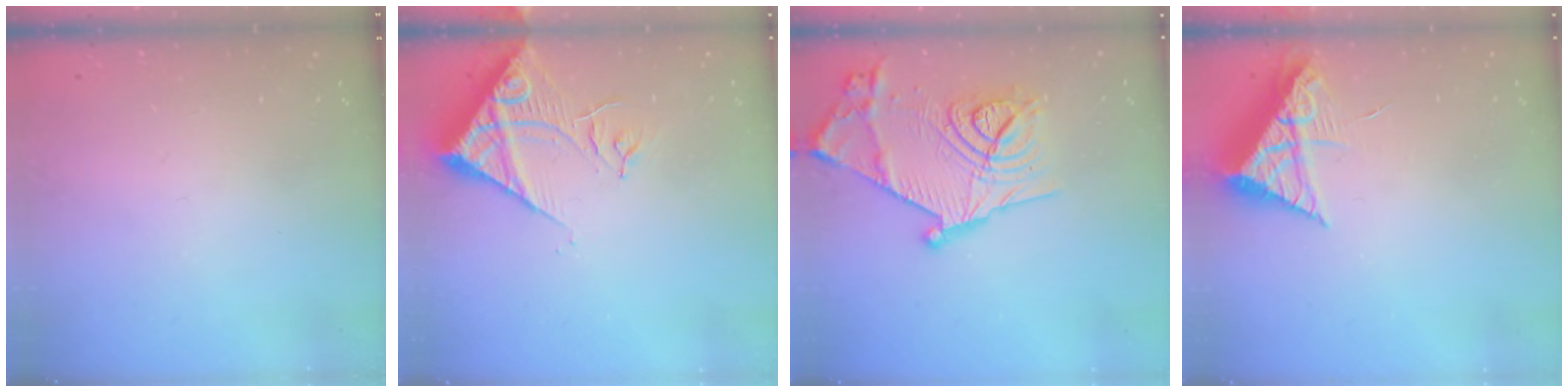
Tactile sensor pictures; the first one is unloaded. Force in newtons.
{"total": 11.7, "press": 11.6, "slide": 1.5}
{"total": 22.3, "press": 22.3, "slide": 1.1}
{"total": 9.4, "press": 9.4, "slide": 0.5}